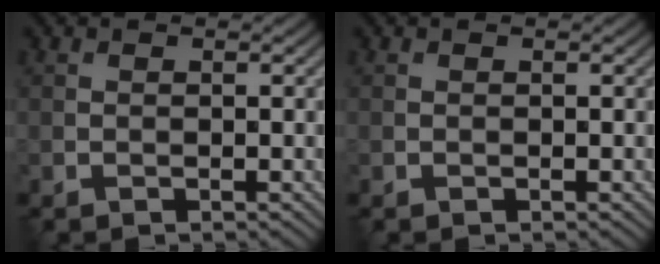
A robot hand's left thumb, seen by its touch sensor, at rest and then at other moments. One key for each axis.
{"total": 0.0}